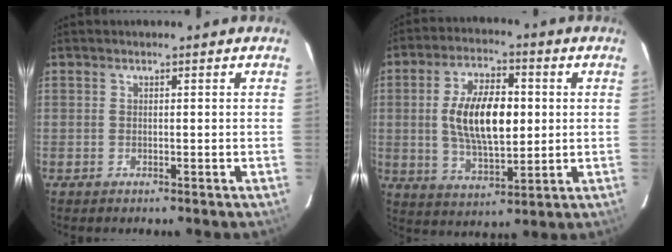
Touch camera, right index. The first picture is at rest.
{"total": 13.8, "force": [1.1, 6.3, 12.2], "torque": [-0.226, 0.006, 0.025]}